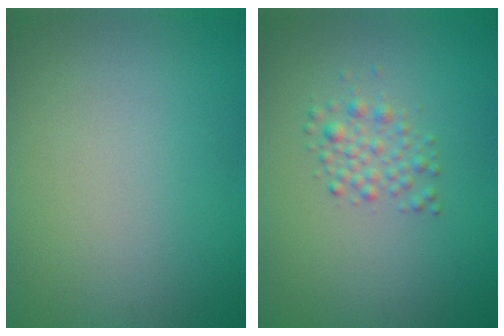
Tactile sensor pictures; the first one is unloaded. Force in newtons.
{"total": 1.9, "press": 1.8, "slide": 0.1}